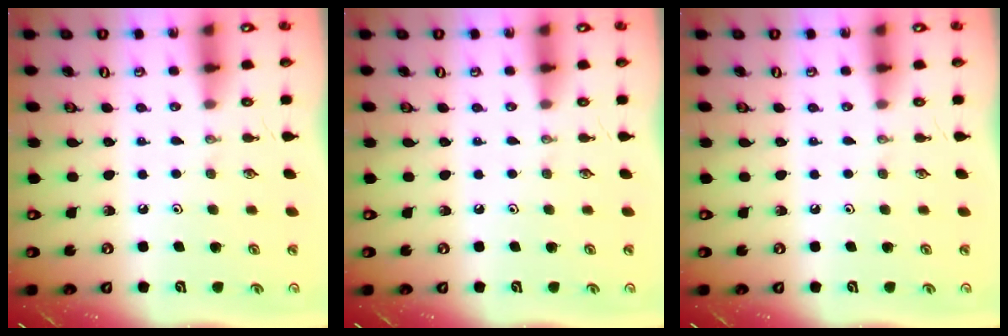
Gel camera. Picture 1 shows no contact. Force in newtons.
{"total": 0.0}
{"total": 0.0}